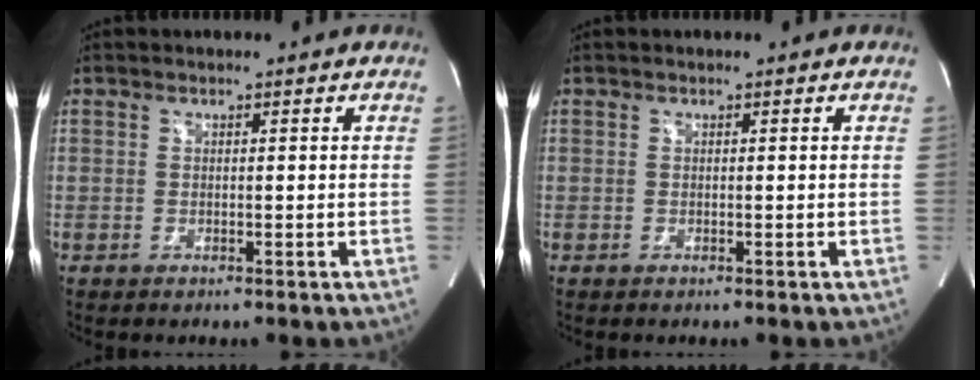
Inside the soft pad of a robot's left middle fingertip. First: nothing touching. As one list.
[{"total": 0.0}]